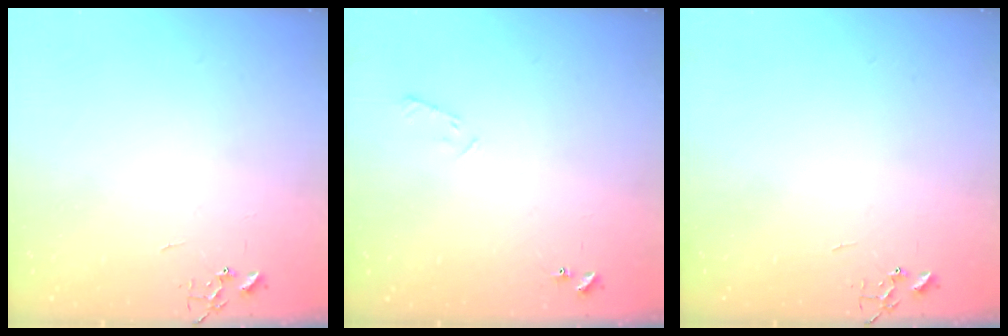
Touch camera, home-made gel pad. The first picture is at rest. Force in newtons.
{"total": 5.3, "press": 5.2, "slide": 0.9}
{"total": 0.0}